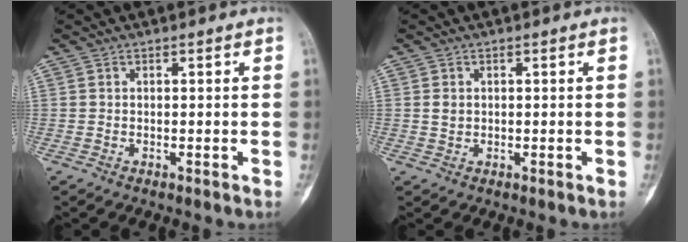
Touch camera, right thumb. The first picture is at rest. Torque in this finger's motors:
{"motor_torque": [0.58, 0.42, 0.40, -0.12, 0.03]}